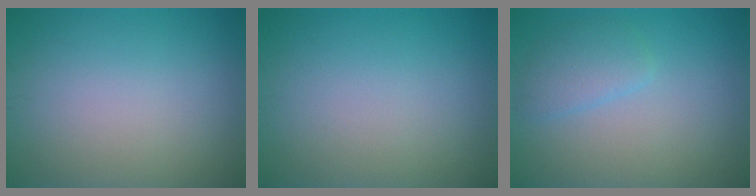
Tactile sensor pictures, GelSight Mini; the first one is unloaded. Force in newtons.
{"total": 0.0}
{"total": 2.2, "press": 2.1, "slide": 0.2}